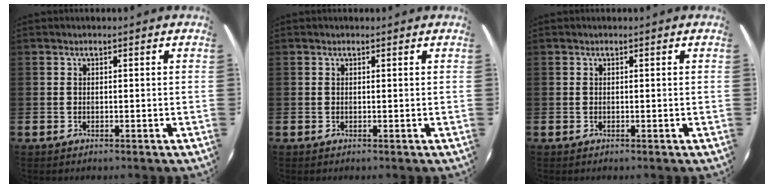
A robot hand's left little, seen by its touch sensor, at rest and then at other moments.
{"total": 0.0}
{"total": 0.0}